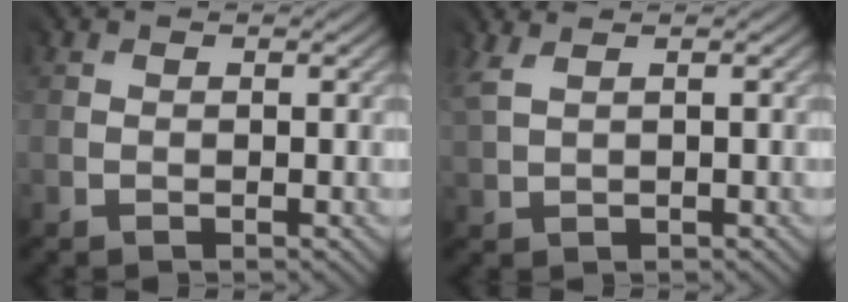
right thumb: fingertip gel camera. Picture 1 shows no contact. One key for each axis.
{"total": 2.8, "fx": 2.0, "fy": 1.2, "fz": 1.5, "tx": -0.049, "ty": 0.011, "tz": 0.047}